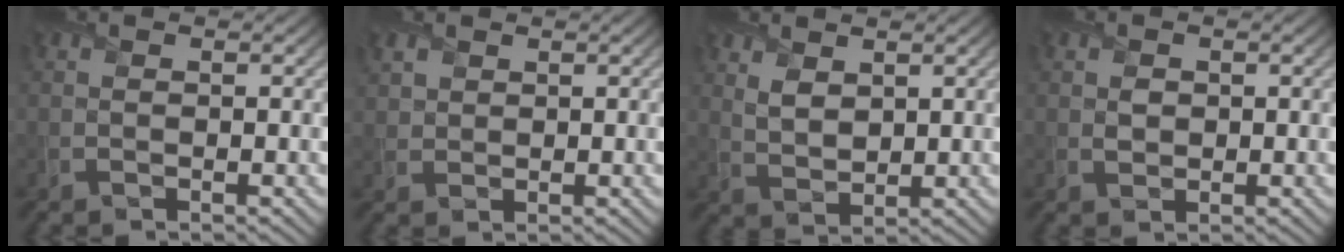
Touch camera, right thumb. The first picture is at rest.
{"total": 2.3, "force": [1.6, 1.6, 0.6], "torque": [-0.018, 0.004, 0.033]}
{"total": 3.2, "force": [1.8, 1.7, 2.1], "torque": [-0.055, -0.005, 0.040]}
{"total": 1.3, "force": [0.2, 1.0, 0.8], "torque": [-0.020, -0.002, 0.006]}